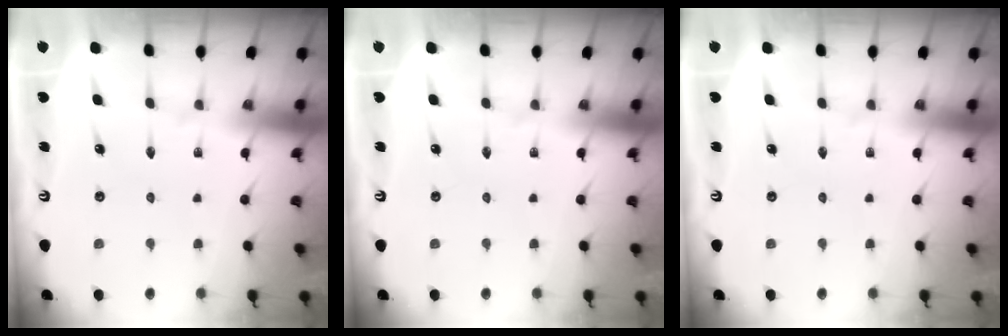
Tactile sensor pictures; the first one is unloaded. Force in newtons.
{"total": 0.0}
{"total": 0.0}